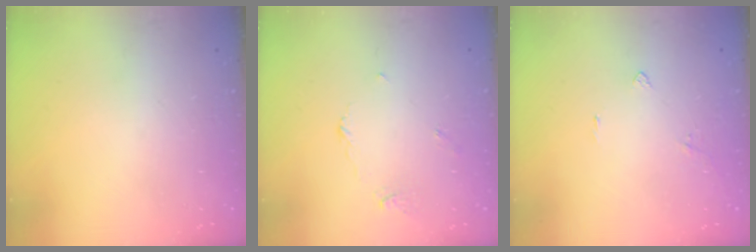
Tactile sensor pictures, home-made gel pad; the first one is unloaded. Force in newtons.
{"total": 2.9, "press": 2.9, "slide": 0.3}
{"total": 2.5, "press": 2.5, "slide": 0.4}